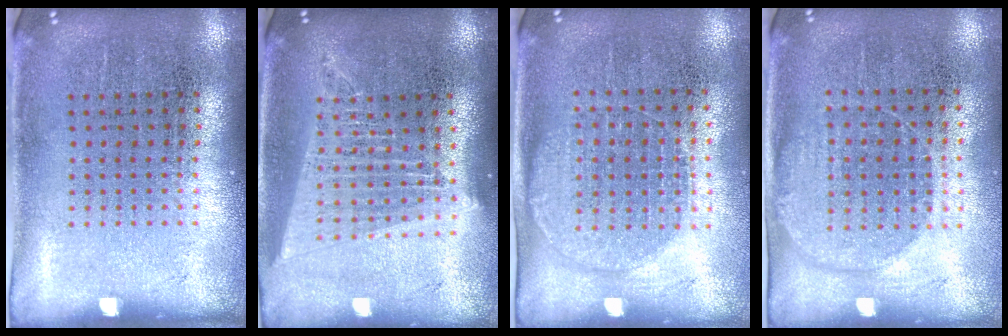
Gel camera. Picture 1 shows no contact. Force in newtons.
{"total": 1.8, "press": 1.5, "slide": 0.9}
{"total": 1.3, "press": 1.2, "slide": 0.5}
{"total": 1.5, "press": 1.4, "slide": 0.8}